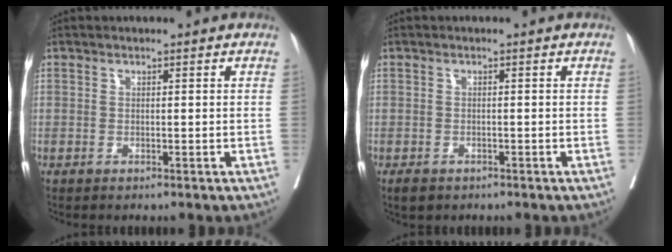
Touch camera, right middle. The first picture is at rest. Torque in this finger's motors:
{"motor_torque": [0.34, -0.17, 0.05, 0.01]}